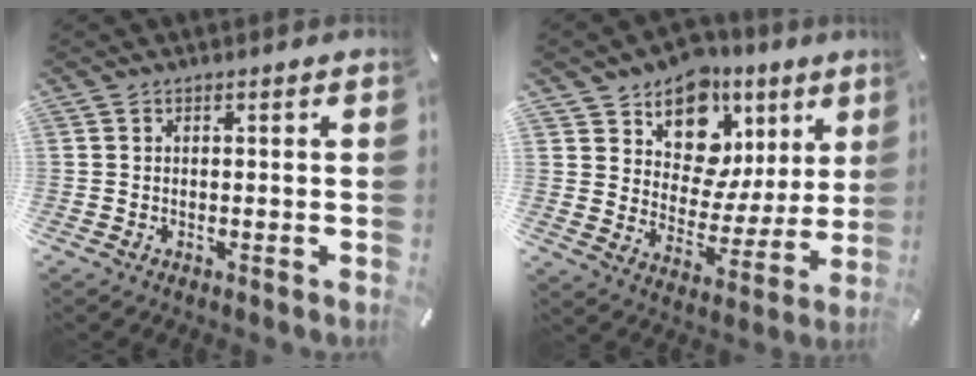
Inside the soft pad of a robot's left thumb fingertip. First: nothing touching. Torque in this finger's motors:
{"motor_torque": [2.47, 2.54, 1.41, -1.36, 0.13]}